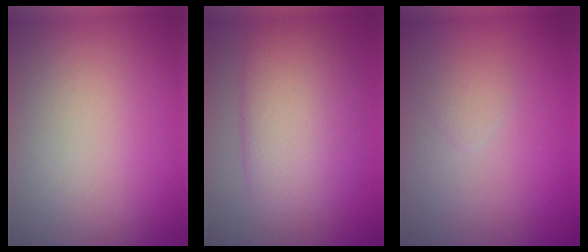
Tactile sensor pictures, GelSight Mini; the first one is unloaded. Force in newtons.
{"total": 5.6, "press": 5.6, "slide": 0.2}
{"total": 0.8, "press": 0.8, "slide": 0.0}